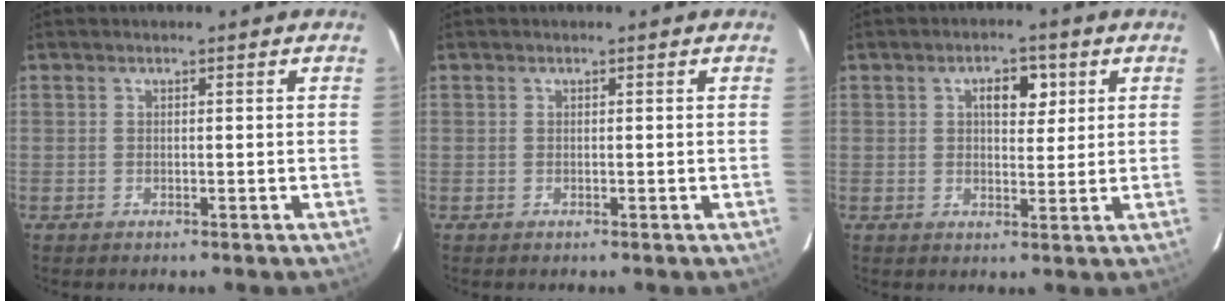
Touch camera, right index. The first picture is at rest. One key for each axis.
{"total": 0.0}
{"total": 4.8, "fx": 1.8, "fy": 2.4, "fz": 3.8, "tx": -0.058, "ty": 0.010, "tz": 0.028}